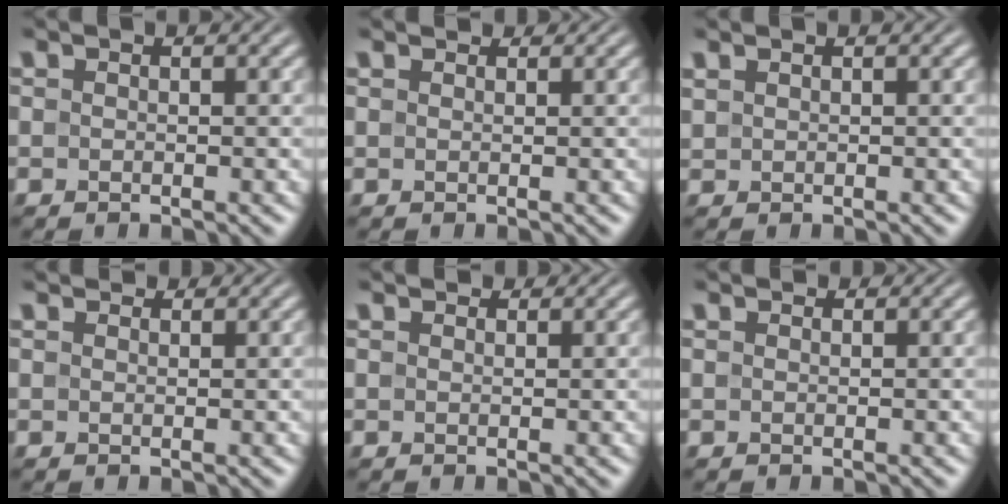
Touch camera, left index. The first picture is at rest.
{"total": 1.5, "force": [1.4, 0.5, 0.4], "torque": [-0.013, -0.002, 0.014]}
{"total": 0.7, "force": [0.6, 0.2, 0.2], "torque": [-0.007, 0.002, 0.016]}
{"total": 2.6, "force": [2.2, 1.0, 0.9], "torque": [-0.022, -0.004, 0.029]}
{"total": 1.7, "force": [1.6, 0.6, 0.5], "torque": [-0.013, -0.003, 0.019]}
{"total": 1.2, "force": [1.1, 0.3, 0.3], "torque": [-0.013, -0.002, 0.008]}